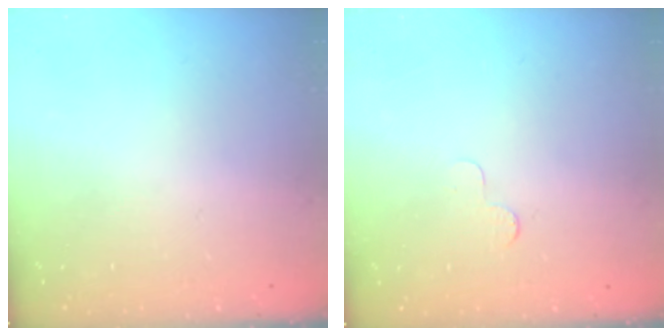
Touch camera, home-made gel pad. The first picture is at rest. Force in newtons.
{"total": 2.5, "press": 2.5, "slide": 0.2}